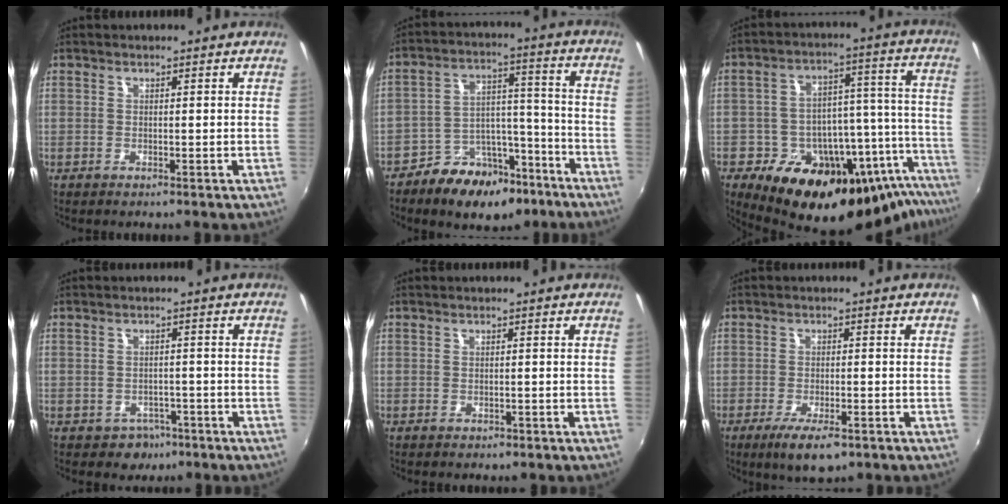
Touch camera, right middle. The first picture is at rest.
{"total": 13.6, "force": [-9.1, 8.0, 6.1], "torque": [-0.105, 0.034, -0.125]}
{"total": 26.5, "force": [-19.5, 11.6, 13.6], "torque": [-0.203, 0.016, -0.269]}
{"total": 4.2, "force": [-2.5, 3.3, 0.6], "torque": [-0.024, 0.004, -0.028]}
{"total": 1.5, "force": [-1.0, 1.0, 0.4], "torque": [-0.012, -0.005, -0.012]}
{"total": 6.6, "force": [-4.2, 1.8, 4.8], "torque": [-0.106, -0.023, -0.071]}